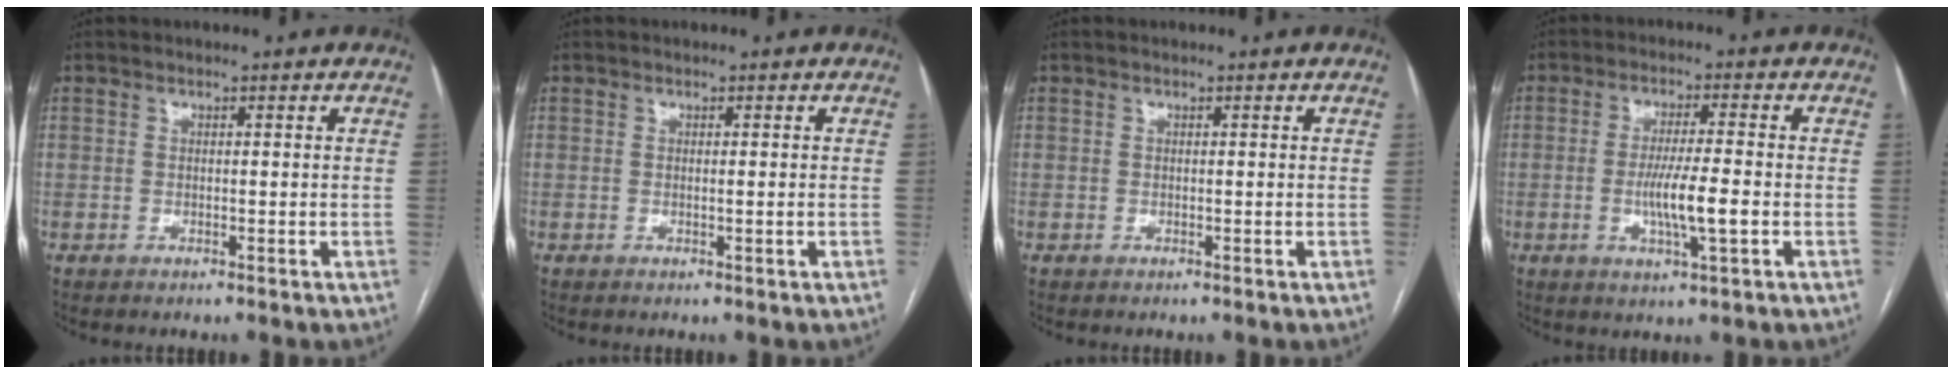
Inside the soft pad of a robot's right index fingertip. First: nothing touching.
{"total": 0.5, "force": [-0.1, -0.2, 0.5], "torque": [-0.009, -0.001, 0.000]}
{"total": 0.0}
{"total": 6.9, "force": [-1.5, 0.2, 6.7], "torque": [-0.125, -0.009, -0.026]}